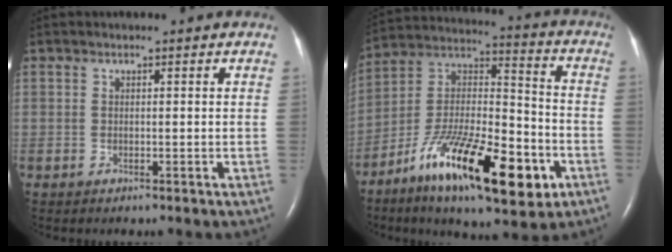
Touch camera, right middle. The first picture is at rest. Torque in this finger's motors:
{"motor_torque": [1.29, -0.85, 1.05, 0.21]}